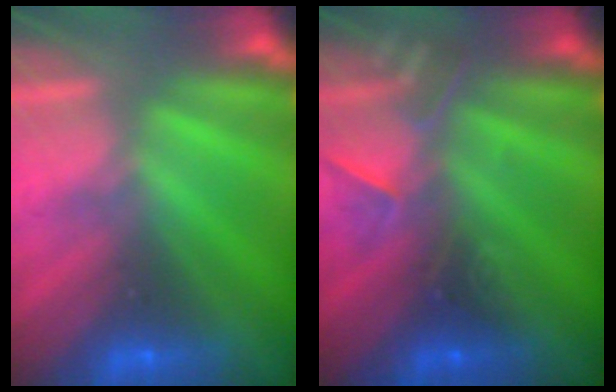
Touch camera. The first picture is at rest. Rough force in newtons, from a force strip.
{"total": 2.3}